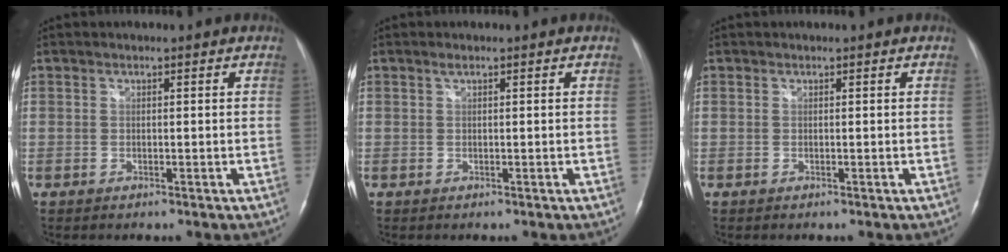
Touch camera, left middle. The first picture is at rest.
{"total": 0.0}
{"total": 0.0}